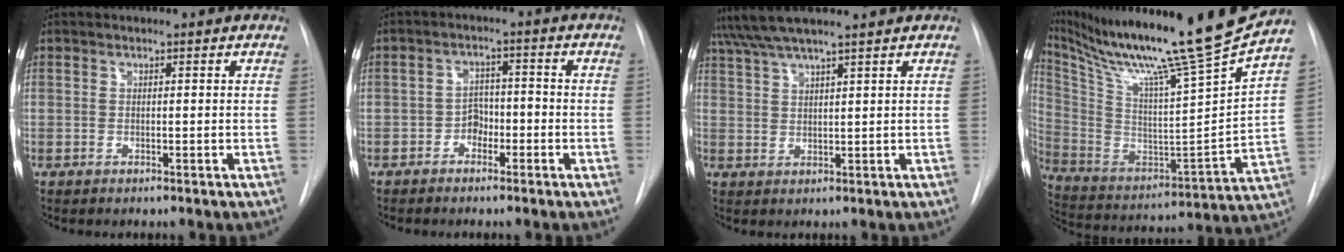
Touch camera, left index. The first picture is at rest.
{"total": 3.4, "force": [-2.1, 2.1, 1.7], "torque": [-0.022, 0.006, -0.039]}
{"total": 6.7, "force": [5.9, -0.2, 3.1], "torque": [-0.057, 0.029, 0.102]}
{"total": 26.2, "force": [21.9, -2.2, 14.3], "torque": [-0.266, -0.073, 0.346]}